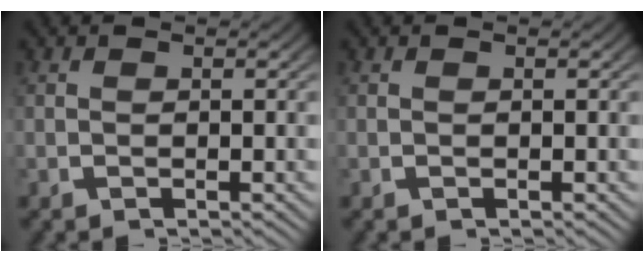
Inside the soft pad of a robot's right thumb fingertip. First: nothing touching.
{"total": 0.0}